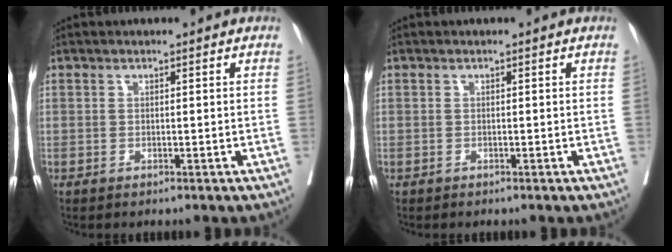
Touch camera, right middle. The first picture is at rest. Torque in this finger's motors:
{"motor_torque": [-0.15, -0.15, 0.02, 0.01]}